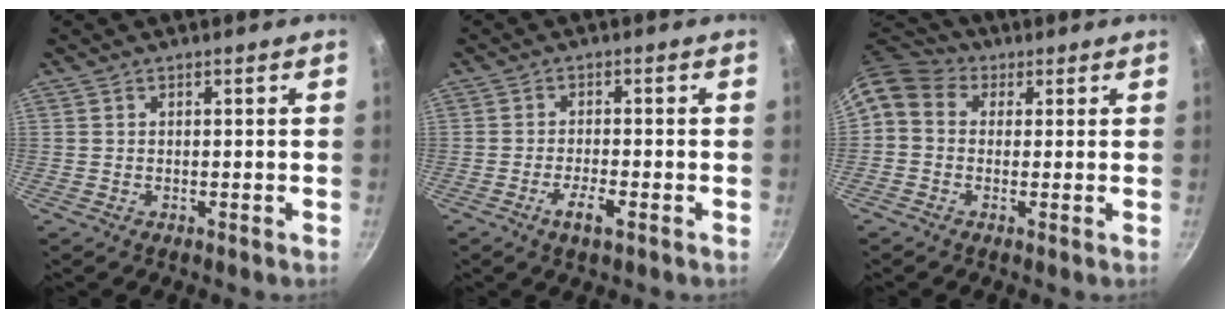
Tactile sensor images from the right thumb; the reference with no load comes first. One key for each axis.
{"total": 3.8, "fx": -1.9, "fy": 1.0, "fz": 3.2, "tx": -0.057, "ty": 0.010, "tz": -0.036}
{"total": 8.9, "fx": 1.6, "fy": 7.3, "fz": 4.9, "tx": -0.089, "ty": 0.026, "tz": 0.009}